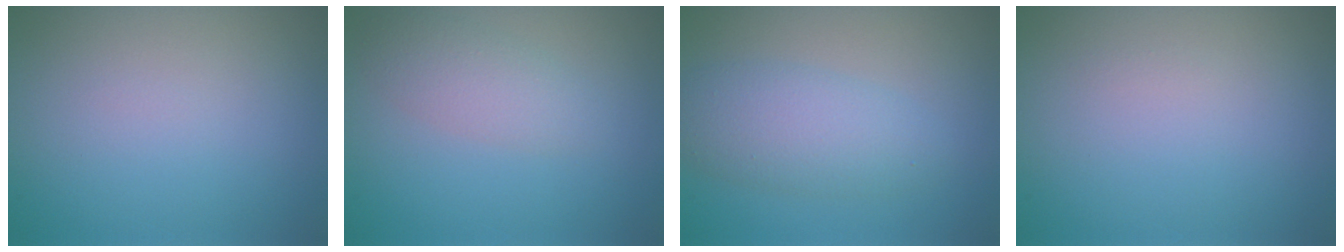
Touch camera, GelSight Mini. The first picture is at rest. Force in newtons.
{"total": 2.4, "press": 2.4, "slide": 0.0}
{"total": 4.0, "press": 4.0, "slide": 0.1}
{"total": 0.0}